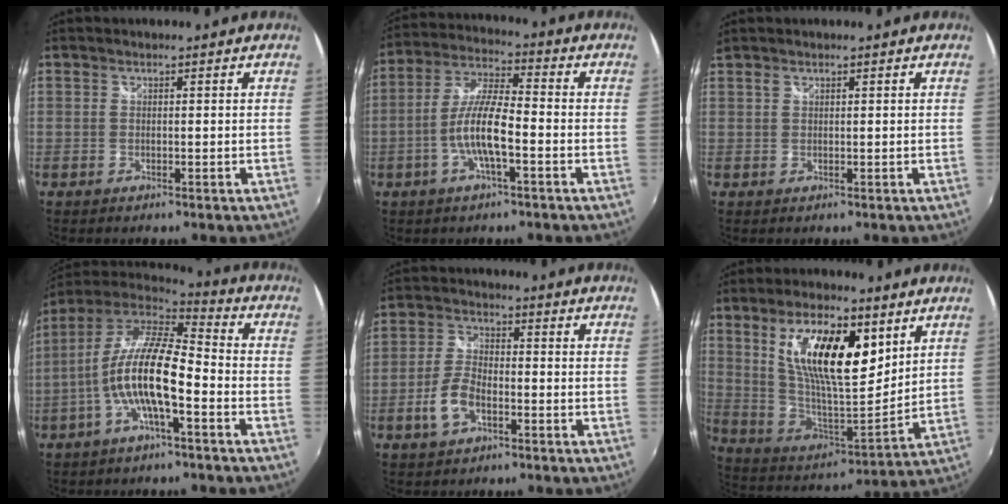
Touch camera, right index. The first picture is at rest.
{"total": 9.7, "force": [-3.3, 2.0, 8.9], "torque": [-0.186, 0.003, -0.062]}
{"total": 0.9, "force": [0.8, 0.1, 0.3], "torque": [-0.003, 0.005, 0.016]}
{"total": 14.5, "force": [-4.0, 3.4, 13.5], "torque": [-0.251, 0.002, -0.078]}
{"total": 6.7, "force": [-2.9, 3.4, 5.0], "torque": [-0.107, 0.006, -0.052]}
{"total": 19.6, "force": [8.2, 7.5, 16.1], "torque": [-0.291, 0.001, 0.154]}